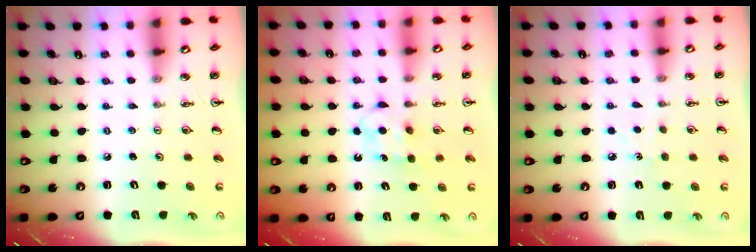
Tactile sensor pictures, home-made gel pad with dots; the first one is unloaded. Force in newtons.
{"total": 5.5, "press": 5.5, "slide": 0.9}
{"total": 5.6, "press": 5.6, "slide": 0.6}